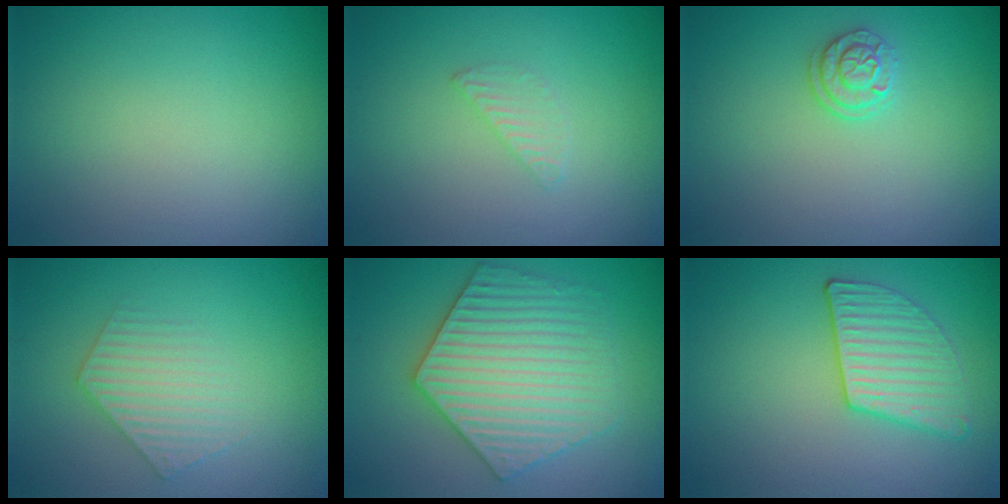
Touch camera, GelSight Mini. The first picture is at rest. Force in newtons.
{"total": 1.1, "press": 1.1, "slide": 0.1}
{"total": 1.9, "press": 1.7, "slide": 0.8}
{"total": 2.4, "press": 2.4, "slide": 0.3}
{"total": 6.1, "press": 6.1, "slide": 0.9}
{"total": 2.9, "press": 2.9, "slide": 0.6}